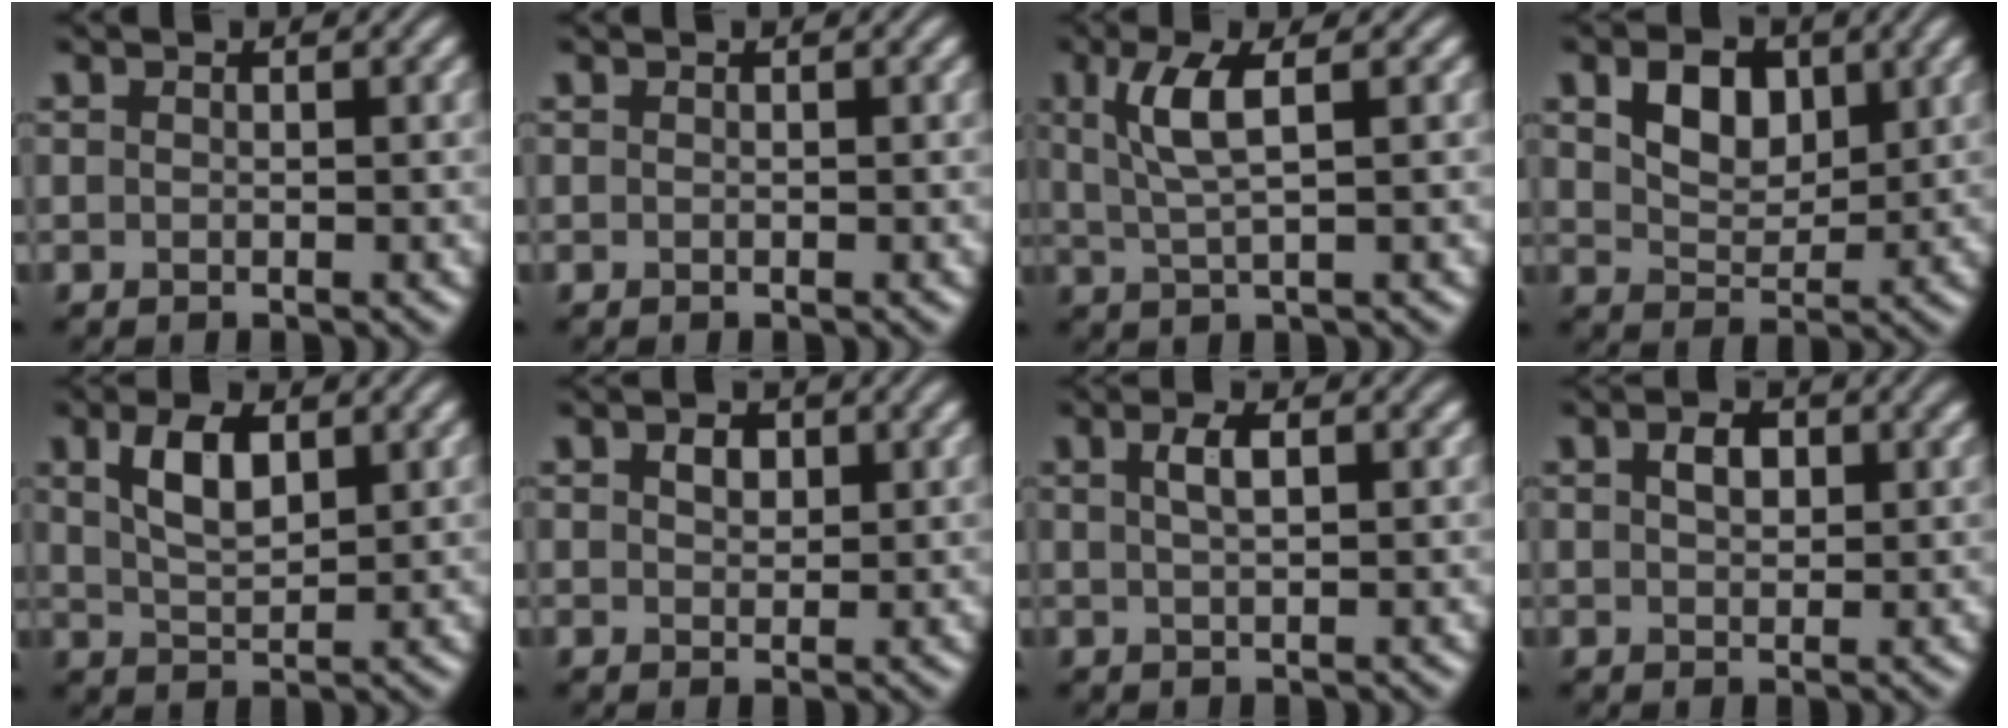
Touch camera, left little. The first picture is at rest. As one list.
[{"total": 0.0}, {"total": 4.0, "force": [1.2, 1.0, 3.7], "torque": [-0.081, 0.000, 0.026]}, {"total": 4.4, "force": [1.8, 2.9, 2.8], "torque": [-0.057, 0.001, 0.029]}, {"total": 4.3, "force": [1.8, 2.0, 3.3], "torque": [-0.070, 0.006, 0.036]}, {"total": 1.8, "force": [0.8, 1.3, 1.1], "torque": [-0.021, 0.002, 0.013]}, {"total": 2.4, "force": [0.9, 0.9, 2.1], "torque": [-0.036, 0.007, 0.016]}, {"total": 2.4, "force": [0.8, 1.5, 1.7], "torque": [-0.033, 0.003, 0.014]}]